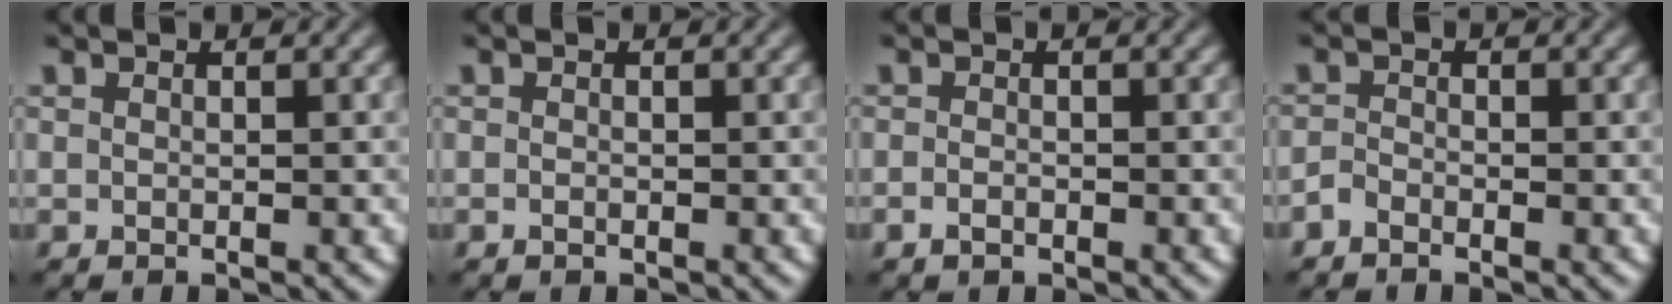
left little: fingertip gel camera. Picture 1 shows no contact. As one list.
[{"total": 0.5, "force": [-0.3, 0.3, 0.3], "torque": [-0.005, -0.001, -0.006]}, {"total": 1.1, "force": [-0.7, 0.6, 0.6], "torque": [-0.011, 0.002, -0.016]}, {"total": 1.2, "force": [-1.0, 0.5, 0.4], "torque": [-0.007, 0.007, -0.022]}]